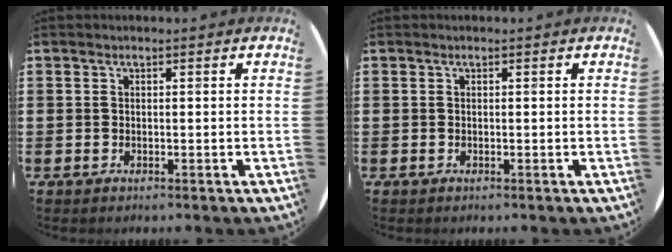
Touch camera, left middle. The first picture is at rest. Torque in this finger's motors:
{"motor_torque": [-0.02, 0.02, -0.01, 0.00]}